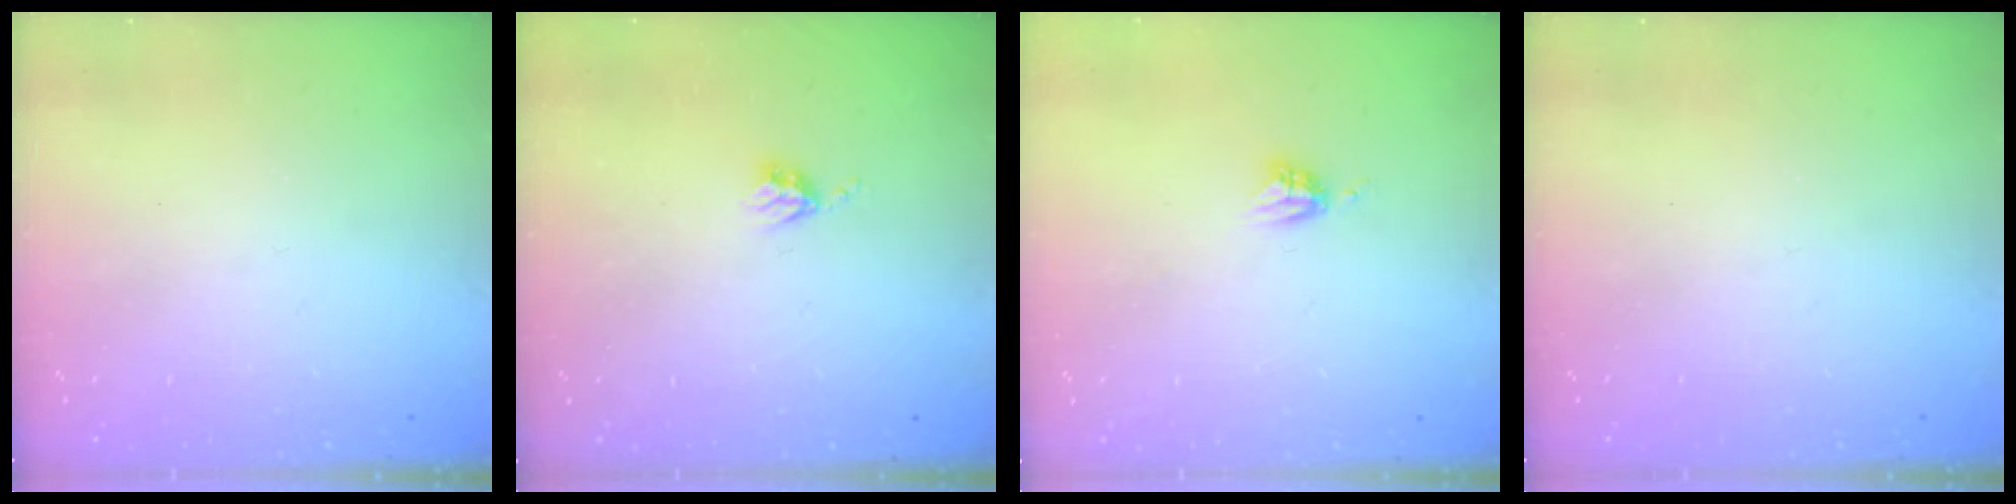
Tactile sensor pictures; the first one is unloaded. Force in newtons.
{"total": 3.6, "press": 3.6, "slide": 0.4}
{"total": 3.8, "press": 3.8, "slide": 0.4}
{"total": 0.0}